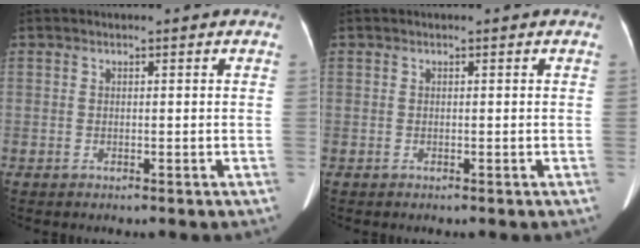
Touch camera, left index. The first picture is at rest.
{"total": 0.0}